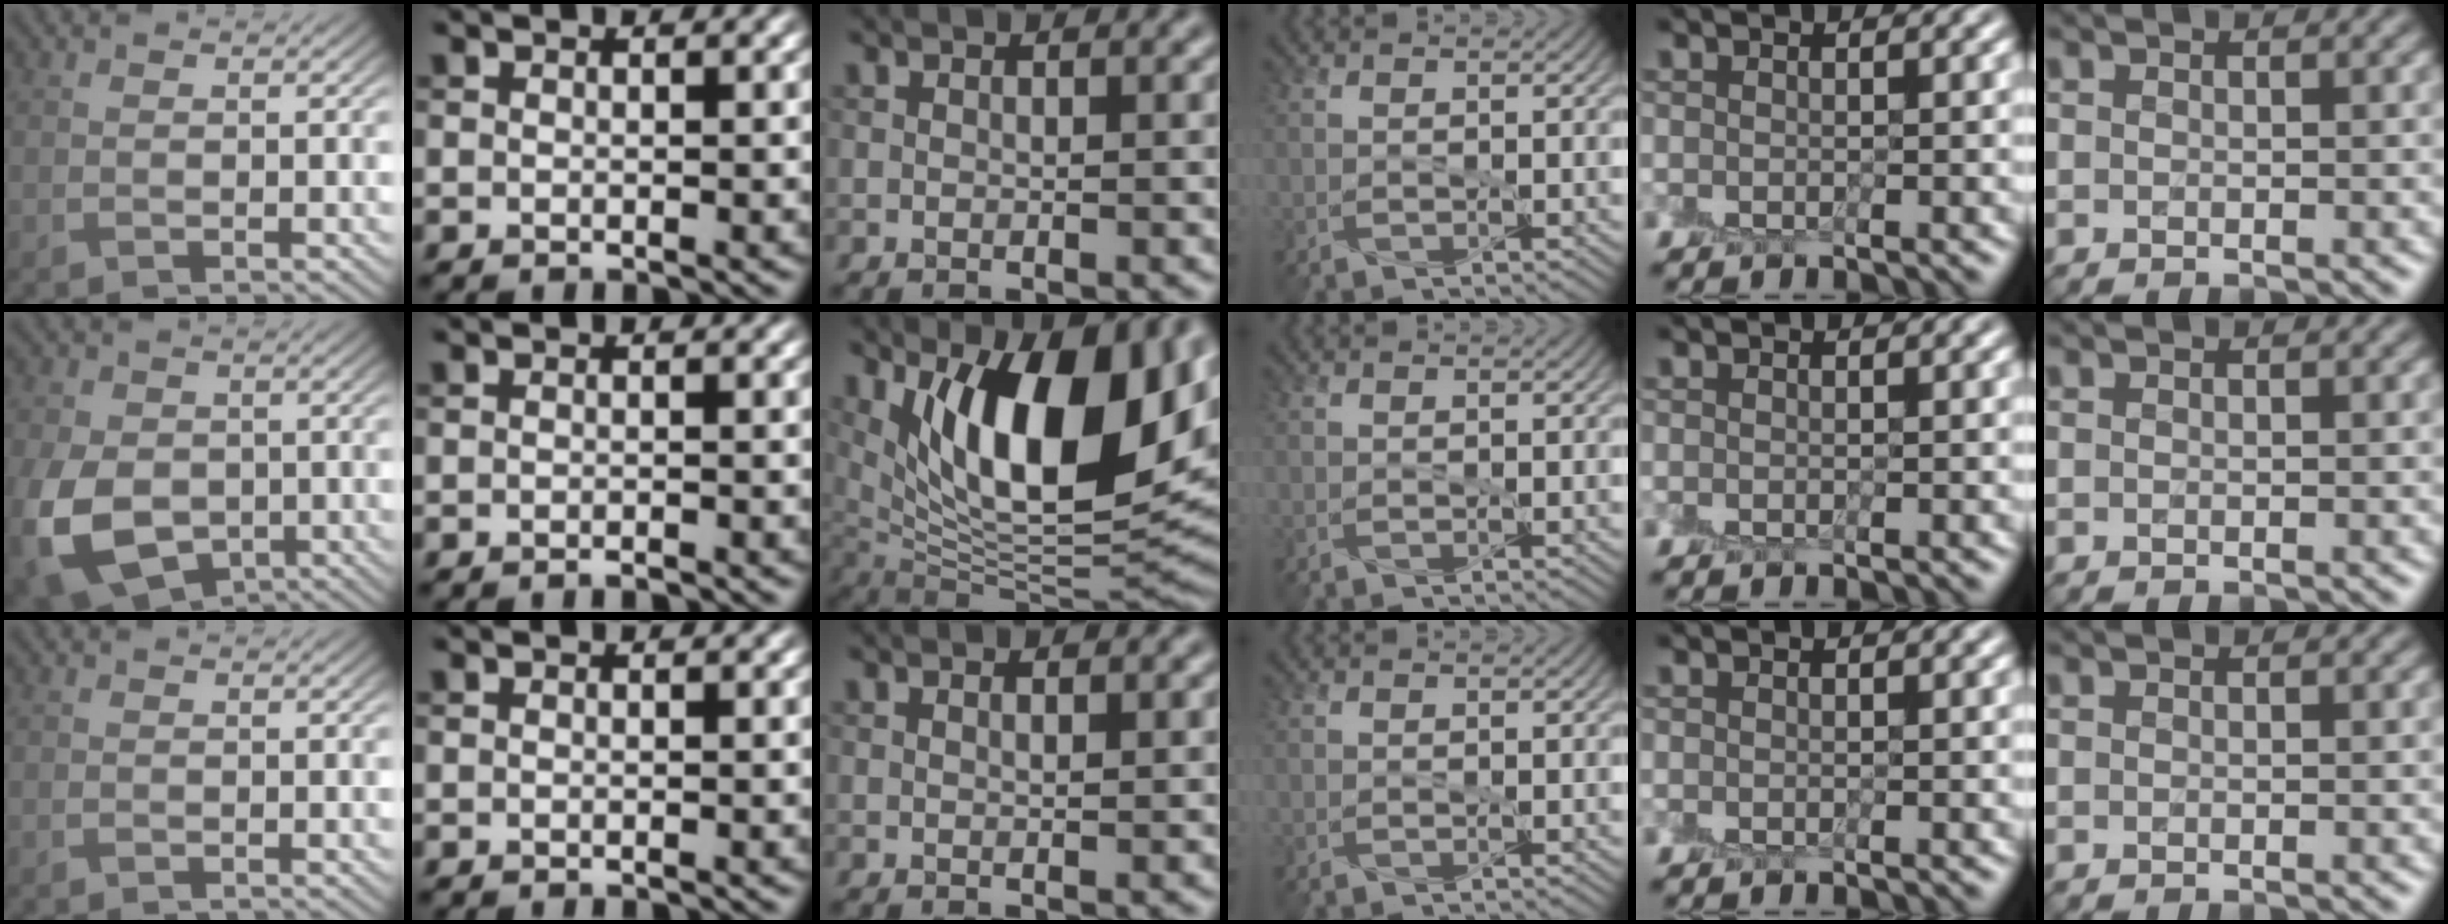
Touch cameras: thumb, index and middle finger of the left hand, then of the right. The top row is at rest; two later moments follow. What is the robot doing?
{"motion": "peel", "object": "sticky note"}